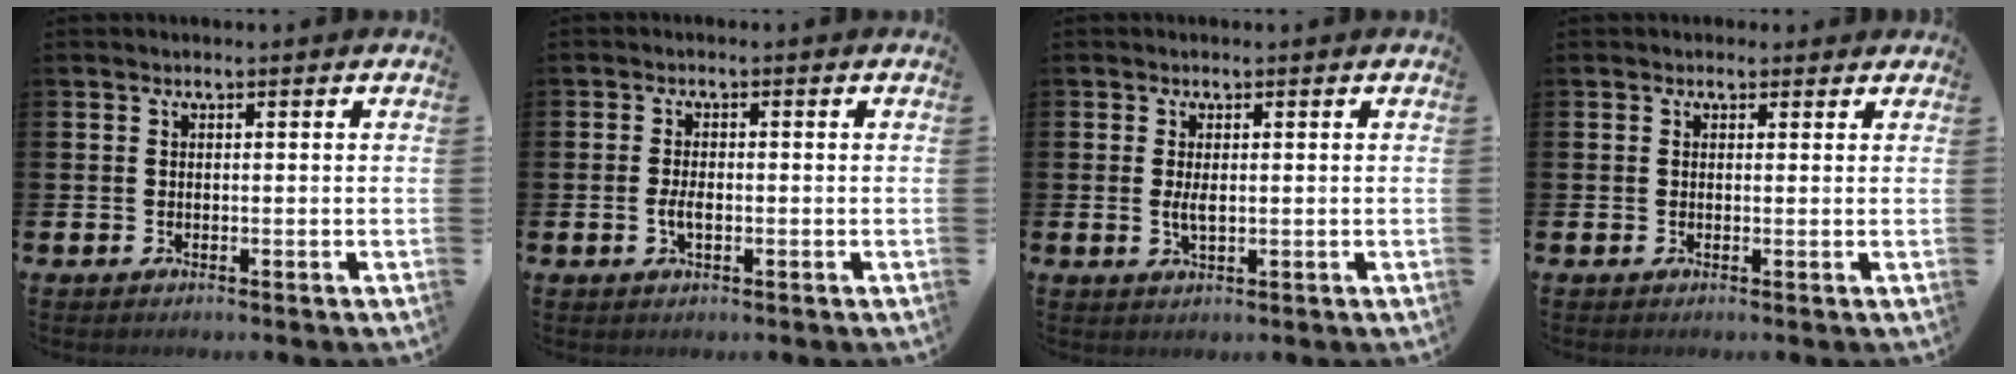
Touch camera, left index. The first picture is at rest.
{"total": 2.3, "force": [-0.4, 1.1, 1.9], "torque": [-0.032, 0.000, -0.009]}
{"total": 2.1, "force": [0.2, 0.8, 2.0], "torque": [-0.025, -0.003, -0.001]}
{"total": 0.9, "force": [0.6, 0.7, 0.1], "torque": [0.010, 0.004, 0.007]}